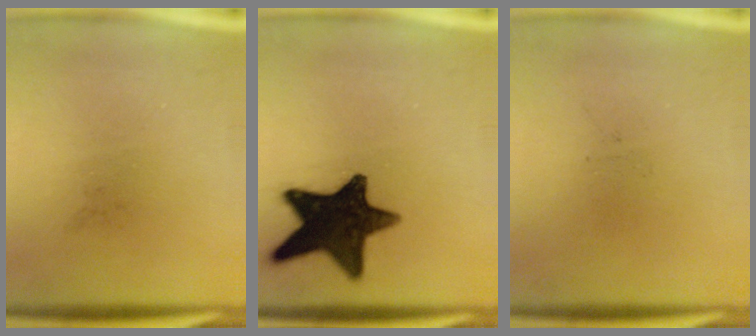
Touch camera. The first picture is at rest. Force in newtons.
{"total": 15.6}
{"total": 0.0}